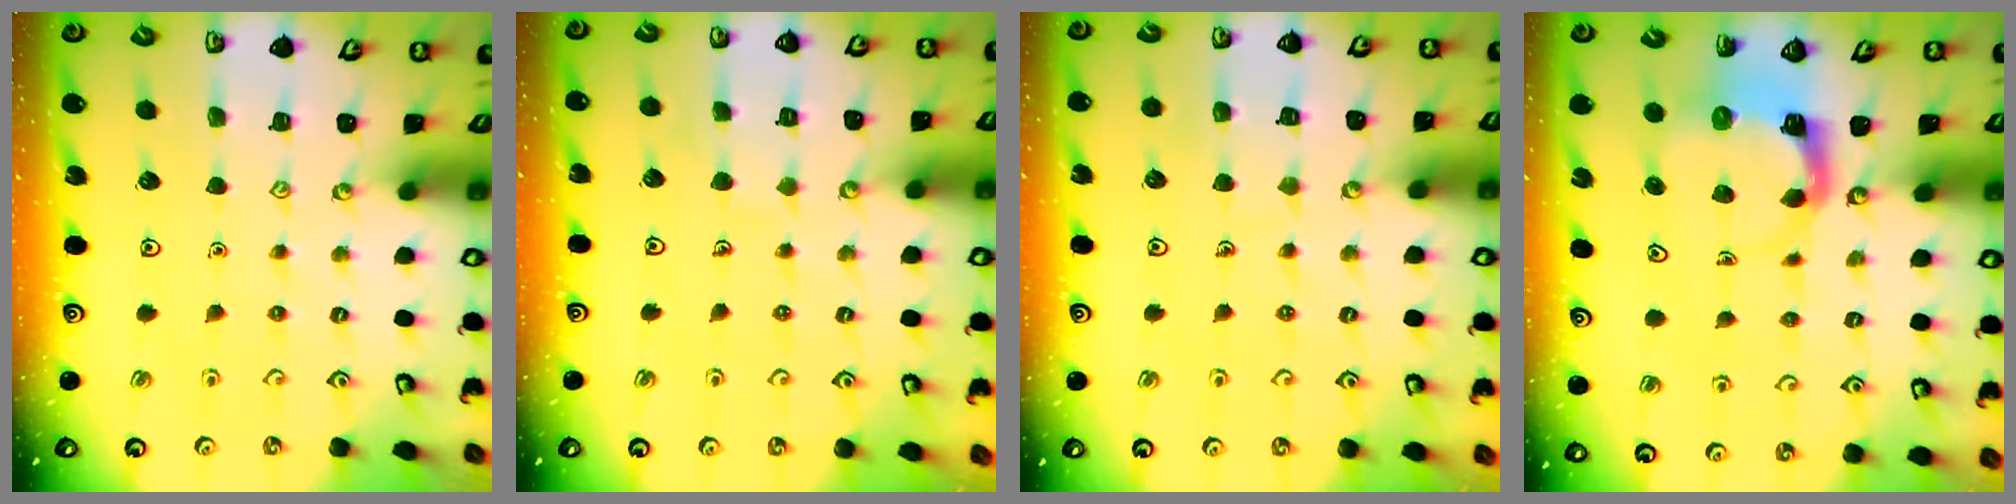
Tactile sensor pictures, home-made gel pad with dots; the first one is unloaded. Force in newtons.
{"total": 4.0, "press": 4.0, "slide": 0.3}
{"total": 6.4, "press": 6.3, "slide": 0.6}
{"total": 4.0, "press": 4.0, "slide": 0.2}